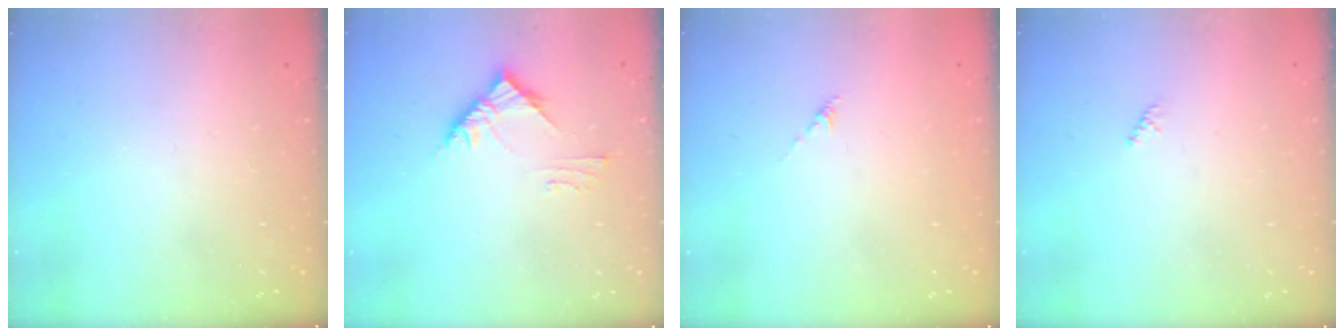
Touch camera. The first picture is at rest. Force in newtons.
{"total": 5.3, "press": 5.3, "slide": 0.2}
{"total": 0.0}
{"total": 0.8, "press": 0.8, "slide": 0.3}